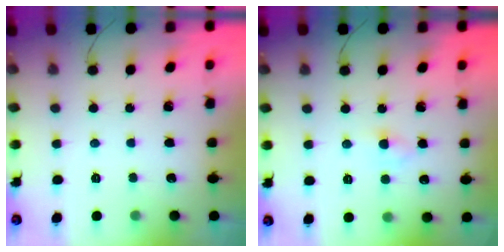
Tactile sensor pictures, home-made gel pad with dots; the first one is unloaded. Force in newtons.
{"total": 2.8, "press": 2.7, "slide": 1.0}